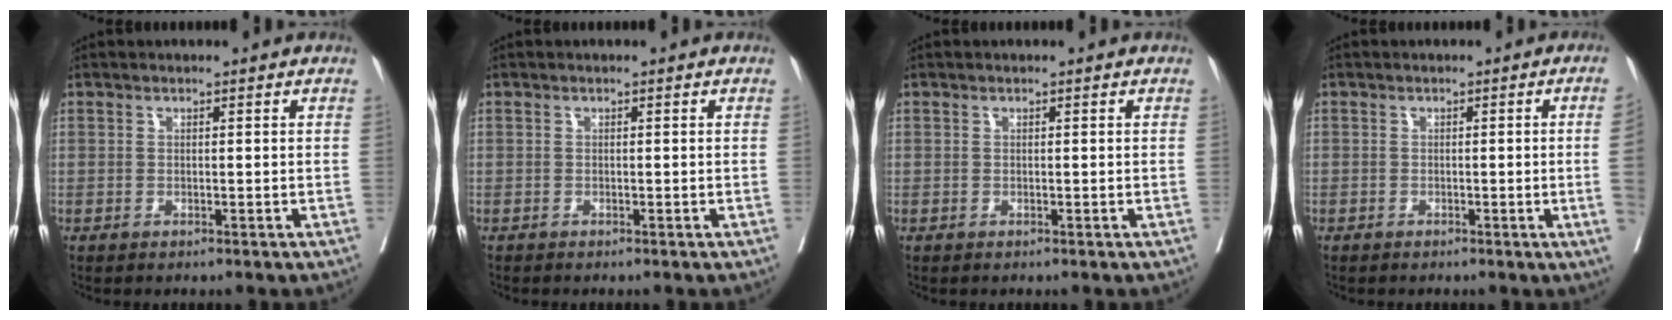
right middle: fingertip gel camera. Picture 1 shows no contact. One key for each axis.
{"total": 0.0}
{"total": 0.0}
{"total": 3.2, "fx": -0.5, "fy": -1.4, "fz": 2.8, "tx": -0.033, "ty": -0.005, "tz": -0.005}